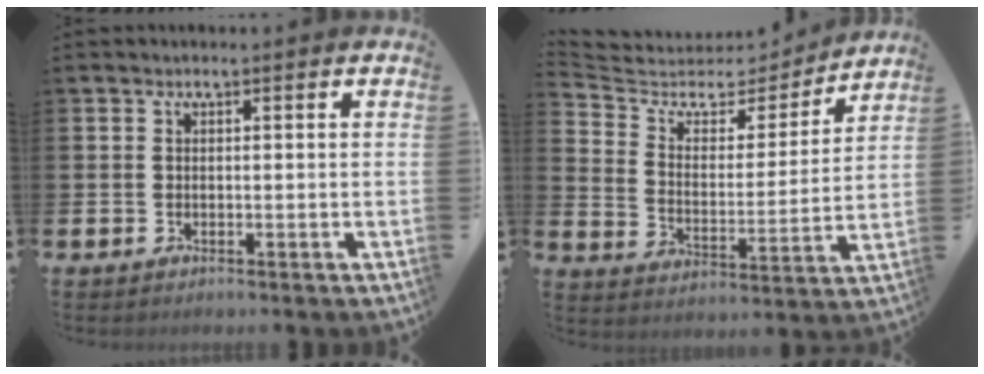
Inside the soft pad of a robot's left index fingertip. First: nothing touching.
{"total": 5.9, "force": [4.9, 2.8, 1.7], "torque": [-0.069, -0.036, 0.079]}